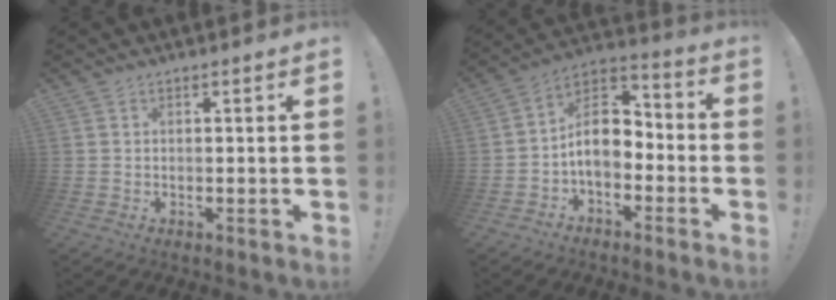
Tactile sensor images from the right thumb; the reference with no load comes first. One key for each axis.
{"total": 11.5, "fx": -1.4, "fy": 8.1, "fz": 8.1, "tx": -0.133, "ty": 0.012, "tz": -0.020}